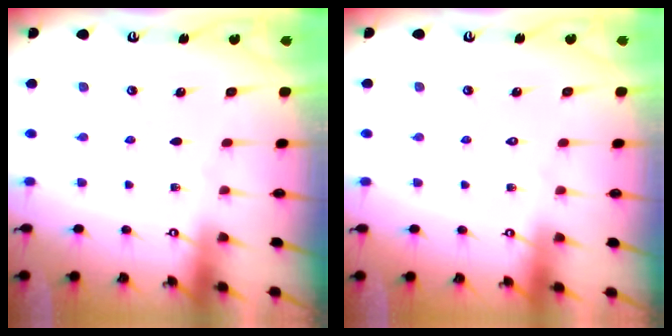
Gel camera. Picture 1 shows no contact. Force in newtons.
{"total": 1.5, "press": 1.5, "slide": 0.1}